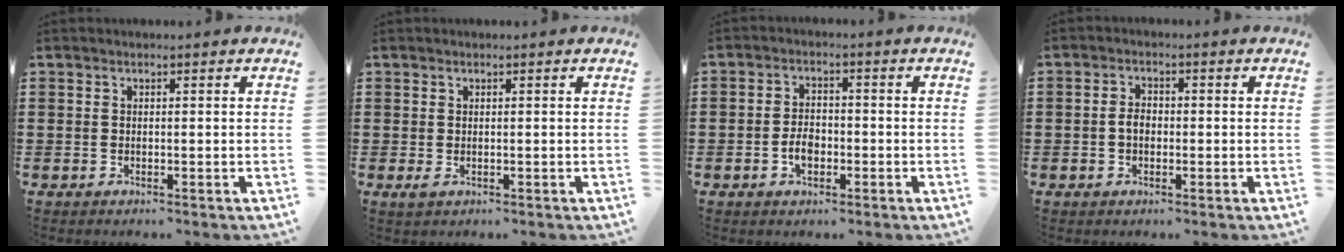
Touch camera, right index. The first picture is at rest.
{"total": 0.6, "force": [-0.1, 0.2, 0.5], "torque": [-0.011, -0.001, -0.003]}
{"total": 3.4, "force": [-1.2, 2.1, 2.4], "torque": [-0.053, 0.003, -0.025]}
{"total": 2.4, "force": [-0.4, 1.5, 1.7], "torque": [-0.035, 0.006, -0.009]}